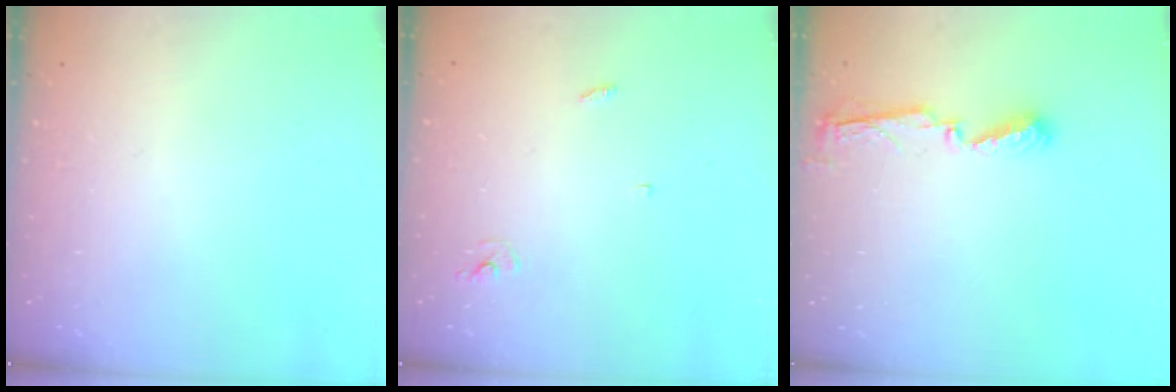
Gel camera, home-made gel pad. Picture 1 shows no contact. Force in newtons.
{"total": 2.4, "press": 2.4, "slide": 0.2}
{"total": 5.1, "press": 5.1, "slide": 0.4}